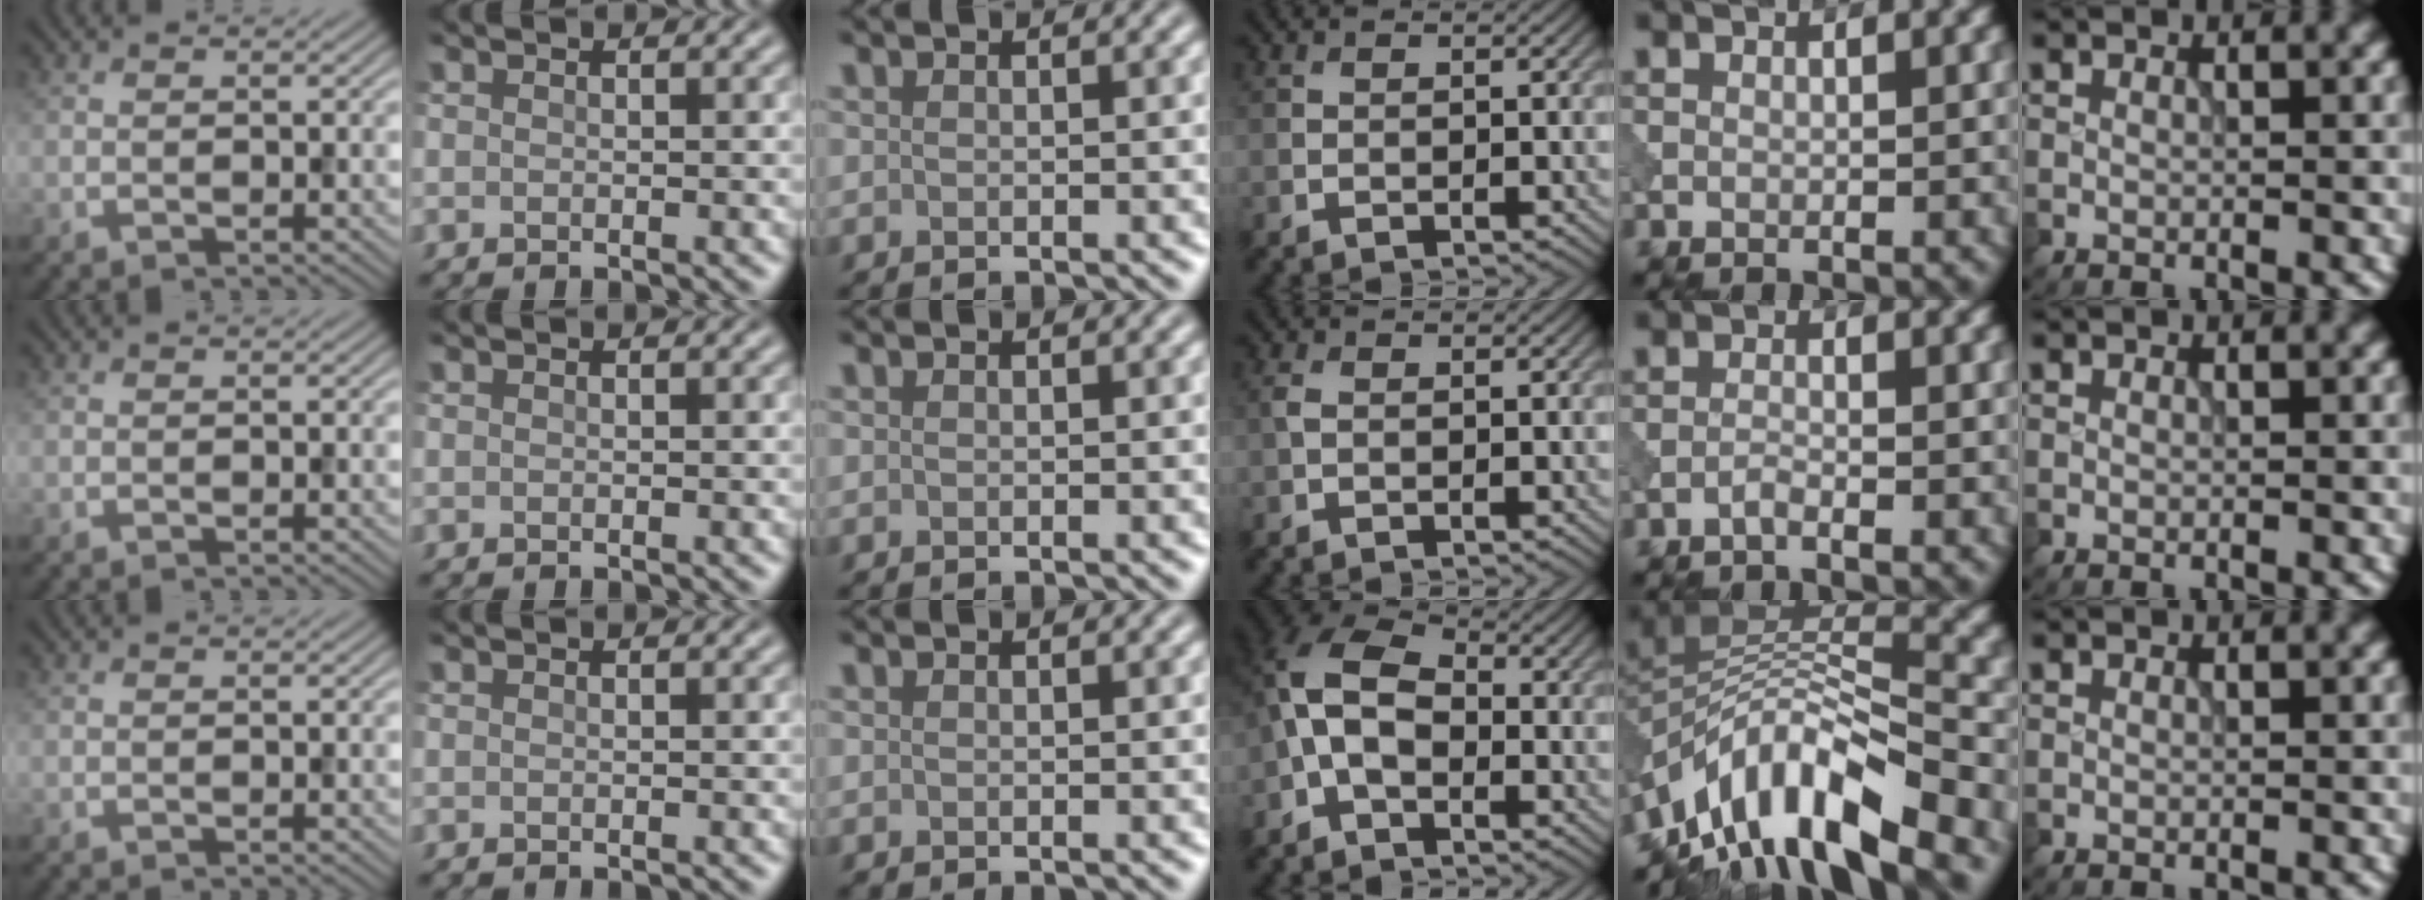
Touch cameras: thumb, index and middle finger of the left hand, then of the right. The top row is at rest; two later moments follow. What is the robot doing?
{"motion": "dispense", "object": "pipette"}